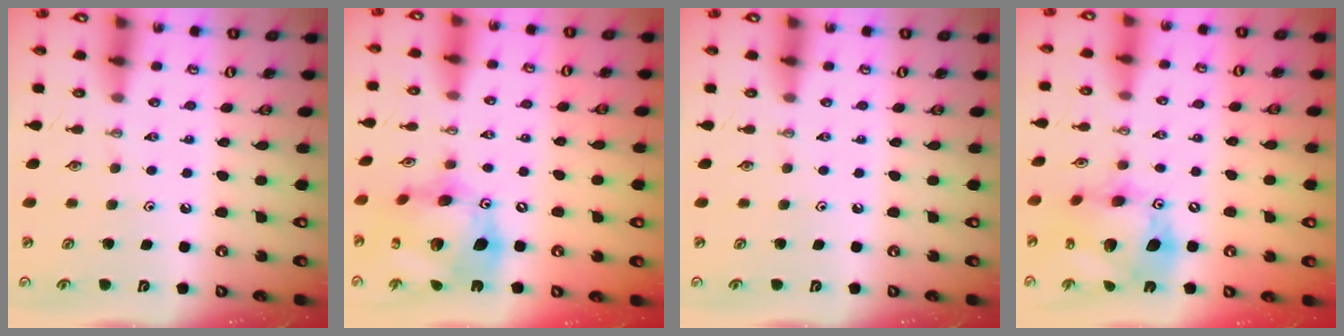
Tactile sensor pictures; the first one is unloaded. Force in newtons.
{"total": 19.1, "press": 19.0, "slide": 1.8}
{"total": 0.0}
{"total": 17.0, "press": 16.9, "slide": 1.9}